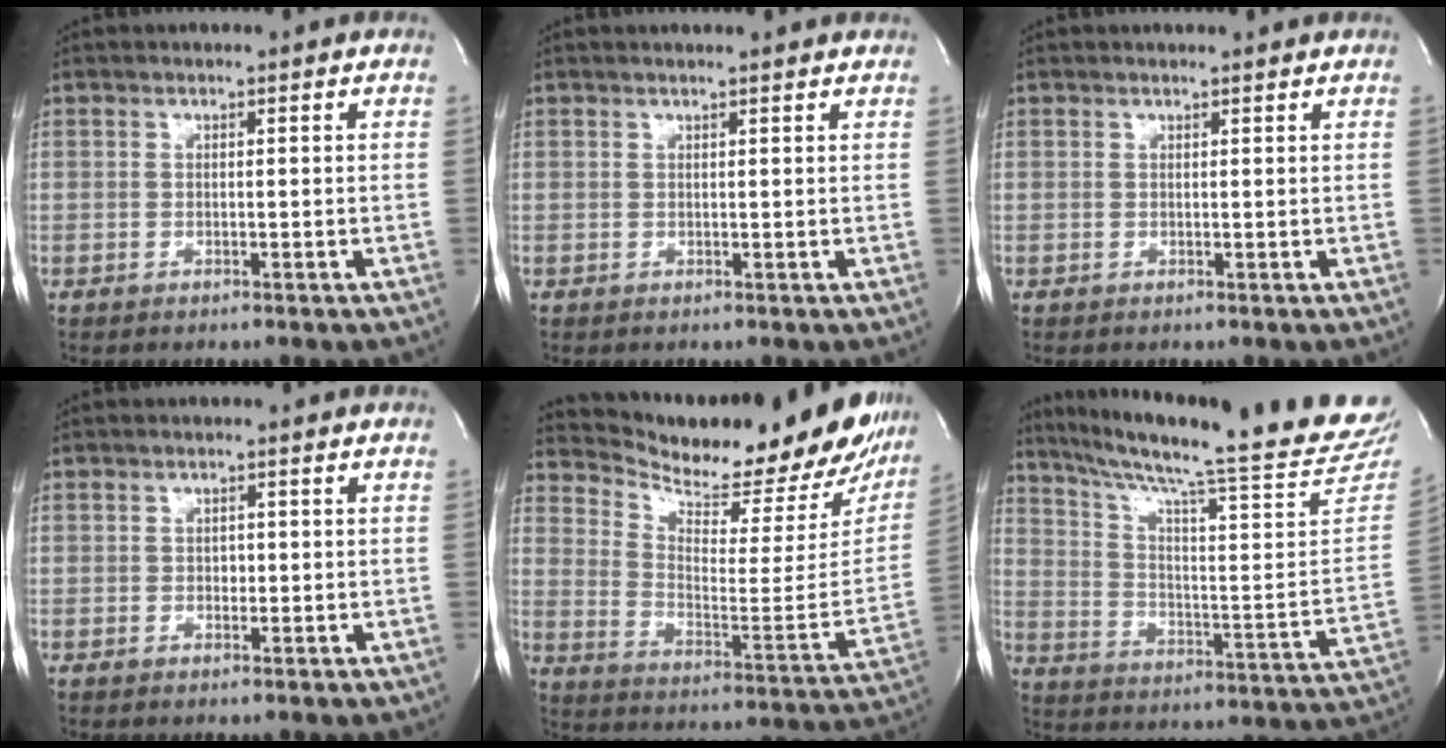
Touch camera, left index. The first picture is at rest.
{"total": 5.3, "force": [5.1, 0.2, 1.6], "torque": [-0.024, 0.015, 0.048]}
{"total": 2.5, "force": [2.5, 0.1, 0.4], "torque": [-0.010, 0.005, 0.024]}
{"total": 0.8, "force": [-0.1, 0.7, 0.5], "torque": [-0.004, 0.000, -0.002]}
{"total": 26.9, "force": [24.5, 4.6, 10.0], "torque": [-0.165, -0.099, 0.324]}
{"total": 26.6, "force": [23.7, -0.1, 12.2], "torque": [-0.195, -0.099, 0.321]}